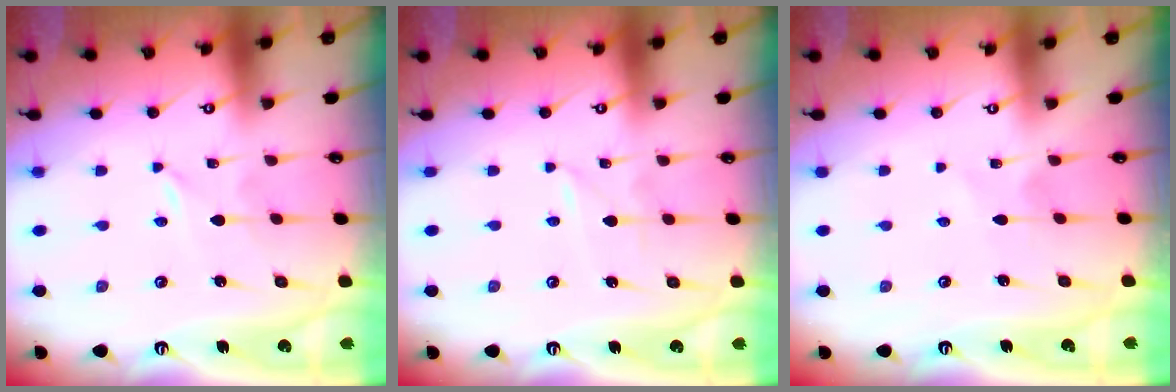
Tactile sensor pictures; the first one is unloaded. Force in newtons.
{"total": 0.6, "press": 0.6, "slide": 0.0}
{"total": 2.1, "press": 2.1, "slide": 0.1}